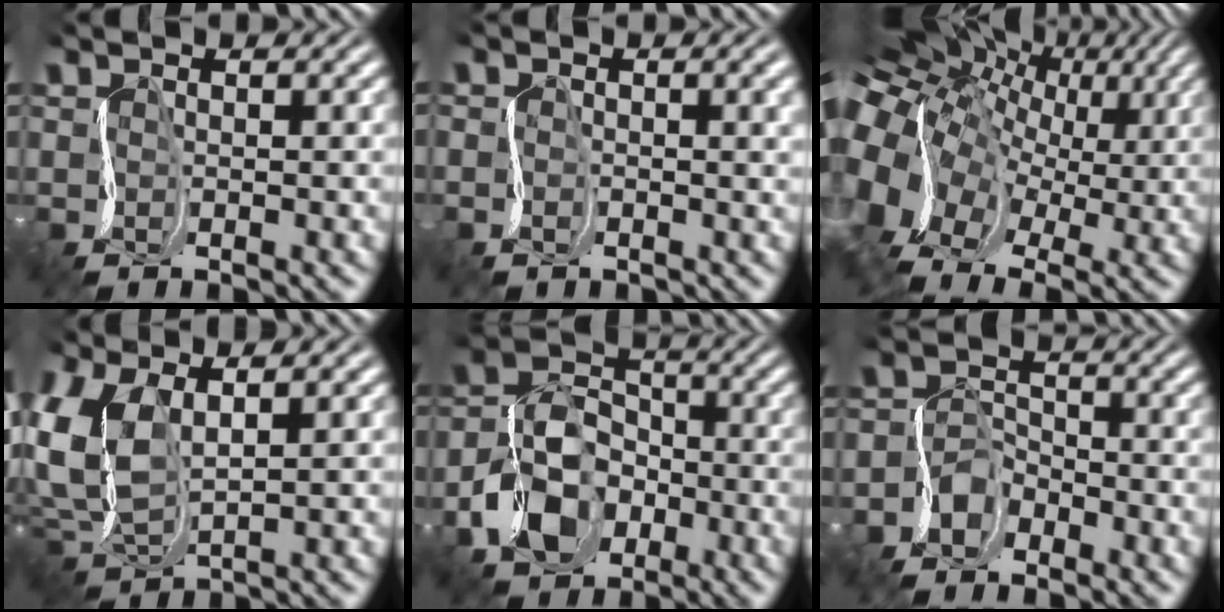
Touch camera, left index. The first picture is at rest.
{"total": 2.9, "force": [0.5, 1.6, 2.4], "torque": [-0.030, 0.012, -0.004]}
{"total": 15.4, "force": [1.7, 12.5, 8.8], "torque": [-0.197, 0.011, 0.044]}
{"total": 4.7, "force": [2.2, 2.4, 3.3], "torque": [-0.107, 0.013, 0.038]}
{"total": 5.9, "force": [-2.9, 4.6, 2.3], "torque": [-0.057, 0.014, -0.070]}
{"total": 2.9, "force": [-2.3, 1.7, 0.4], "torque": [-0.019, 0.013, -0.052]}